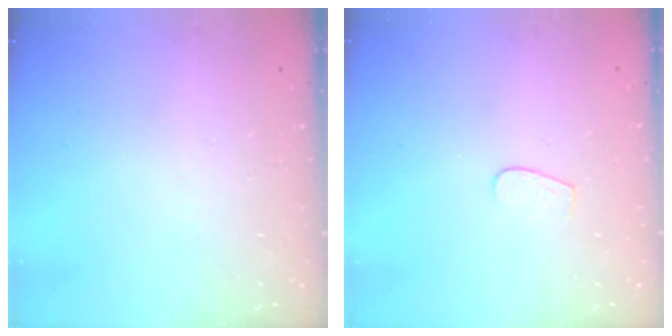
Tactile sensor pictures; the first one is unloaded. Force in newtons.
{"total": 3.3, "press": 3.3, "slide": 0.2}